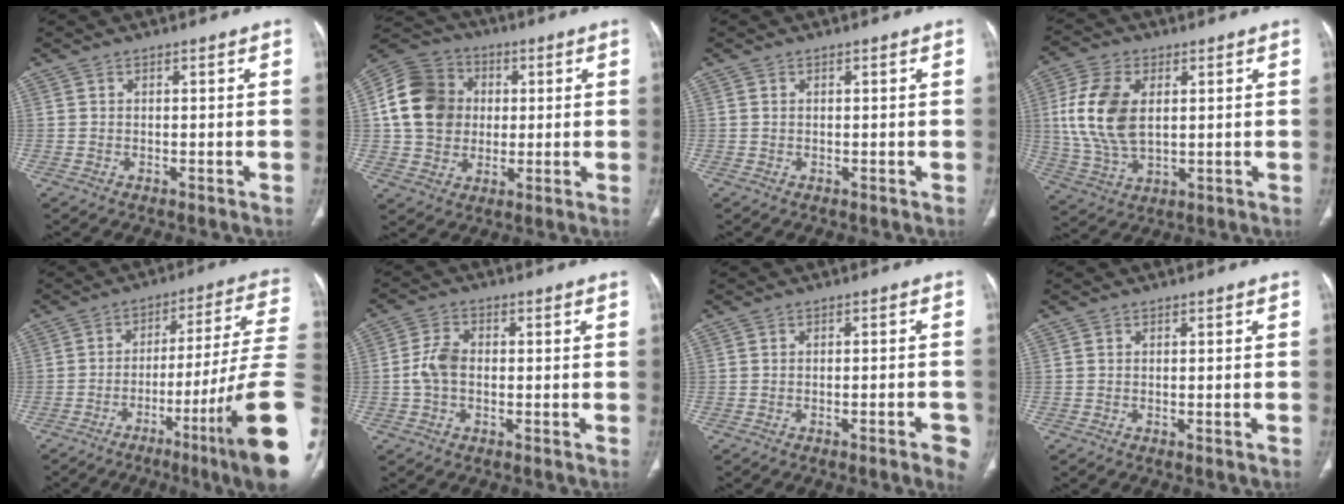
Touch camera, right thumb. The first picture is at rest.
{"total": 14.9, "force": [1.4, 12.8, 7.5], "torque": [-0.126, 0.017, 0.023]}
{"total": 0.0}
{"total": 13.3, "force": [2.2, 7.8, 10.6], "torque": [-0.220, -0.005, 0.047]}
{"total": 23.8, "force": [-8.7, 1.9, 22.1], "torque": [-0.251, 0.043, -0.126]}
{"total": 5.0, "force": [-0.6, 3.2, 3.7], "torque": [-0.076, 0.015, -0.017]}
{"total": 4.6, "force": [-2.4, 0.9, 3.8], "torque": [-0.047, 0.010, -0.026]}
{"total": 0.9, "force": [-0.4, 0.0, 0.9], "torque": [-0.019, 0.005, -0.001]}